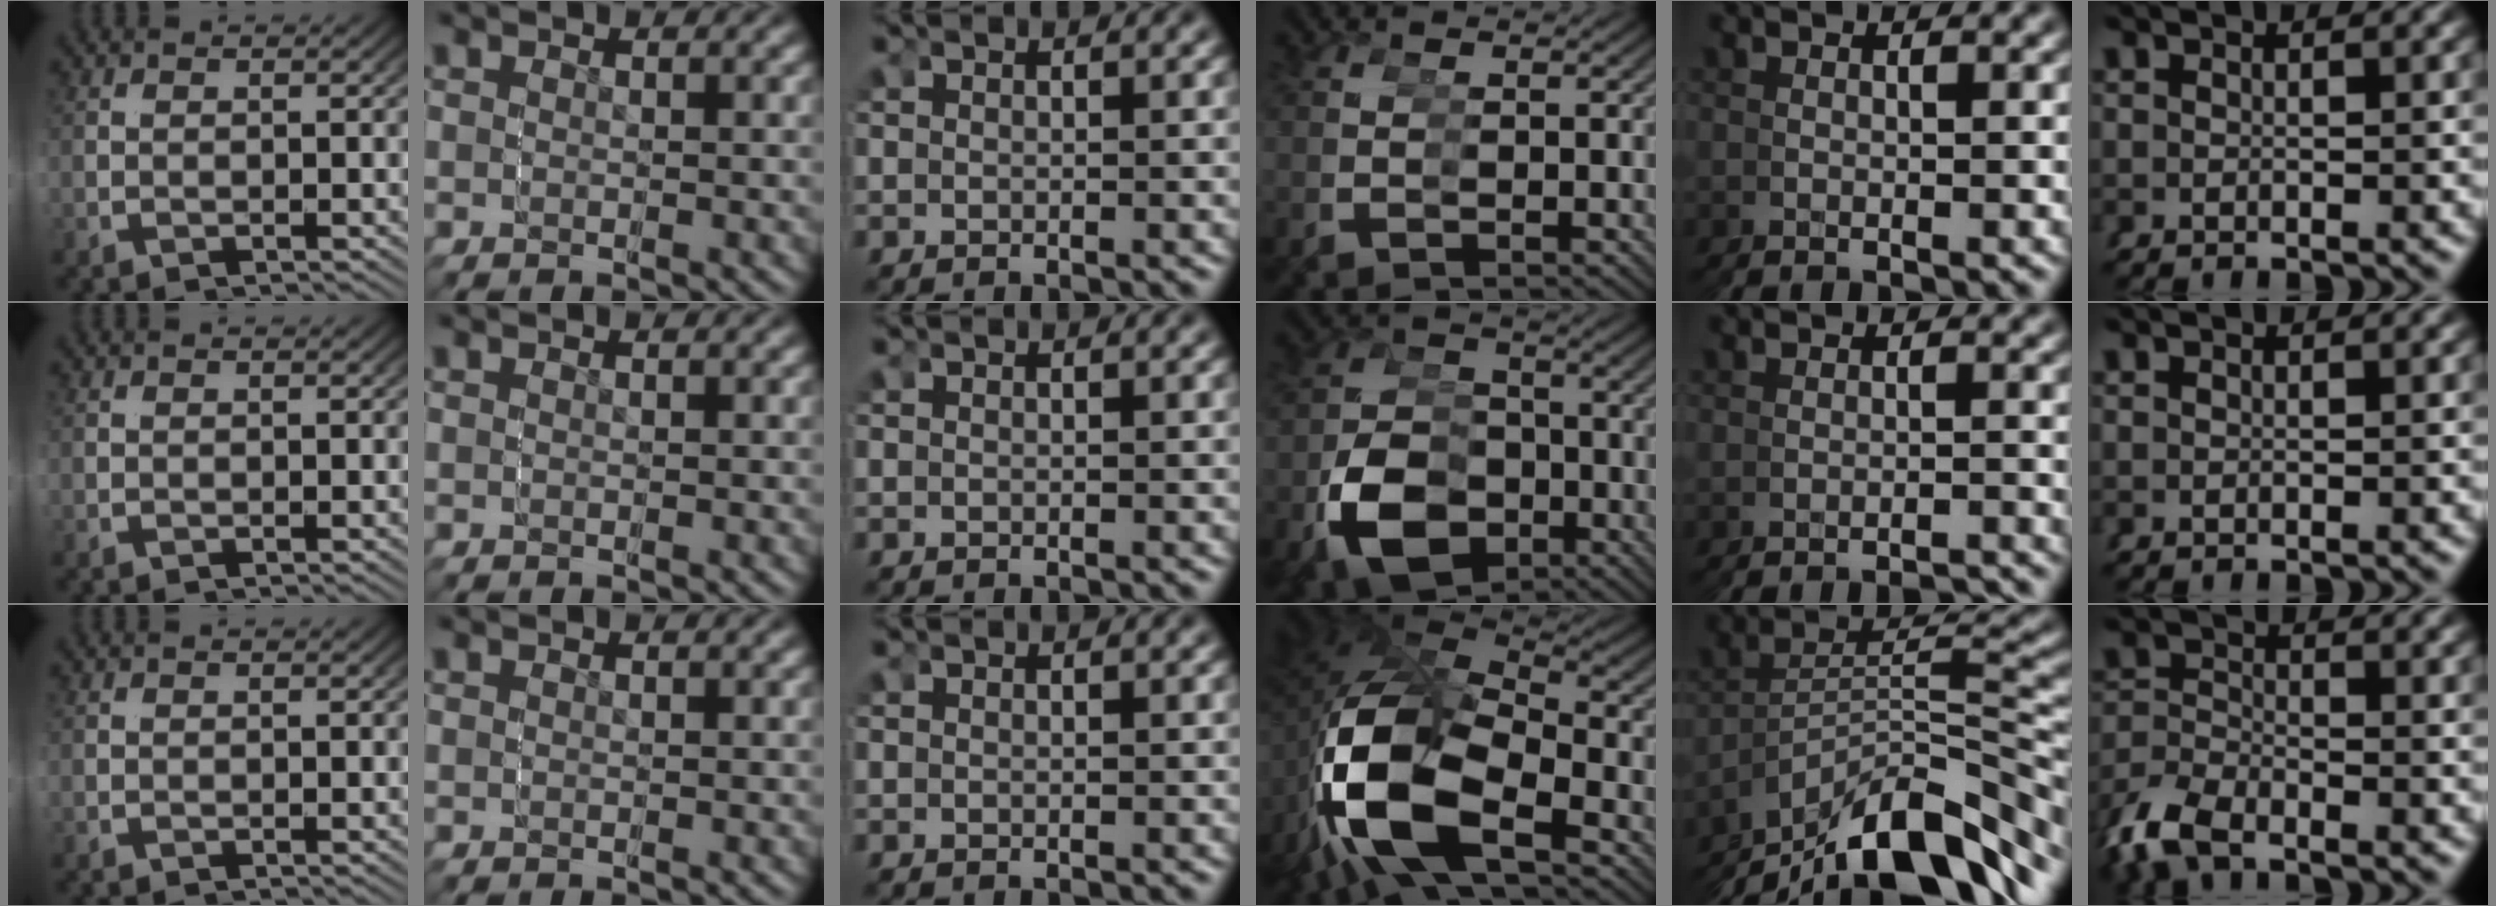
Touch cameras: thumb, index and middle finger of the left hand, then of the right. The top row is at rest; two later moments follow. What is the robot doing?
{"motion": "grasp_and_lifting", "object": "markers"}